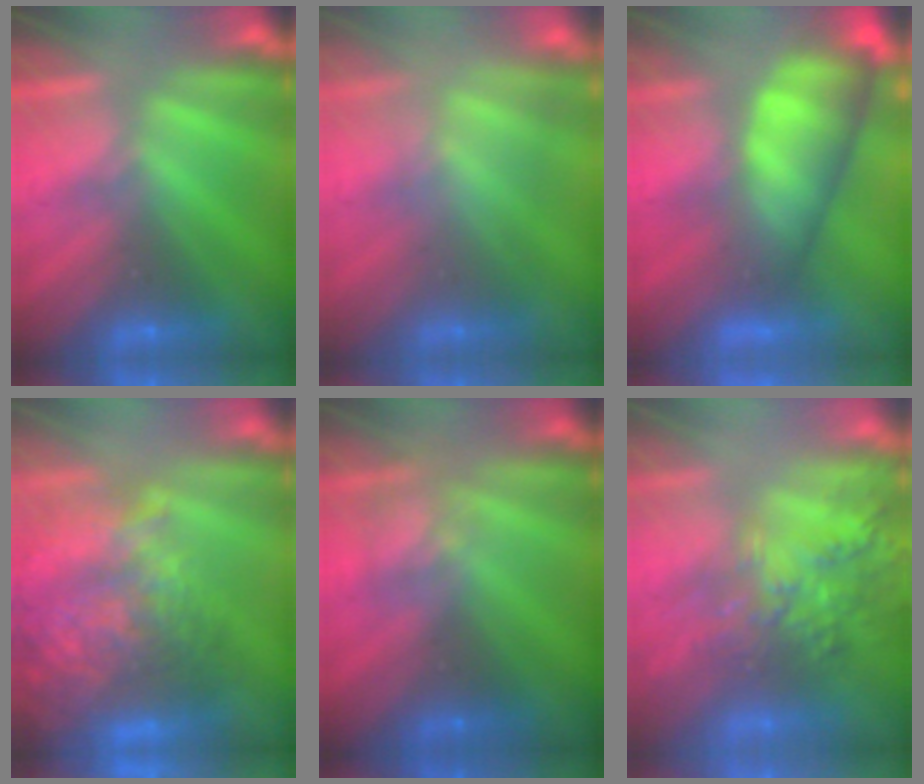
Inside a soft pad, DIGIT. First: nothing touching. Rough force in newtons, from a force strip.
{"total": 3.5}
{"total": 7.1}
{"total": 11.6}
{"total": 2.4}
{"total": 9.4}